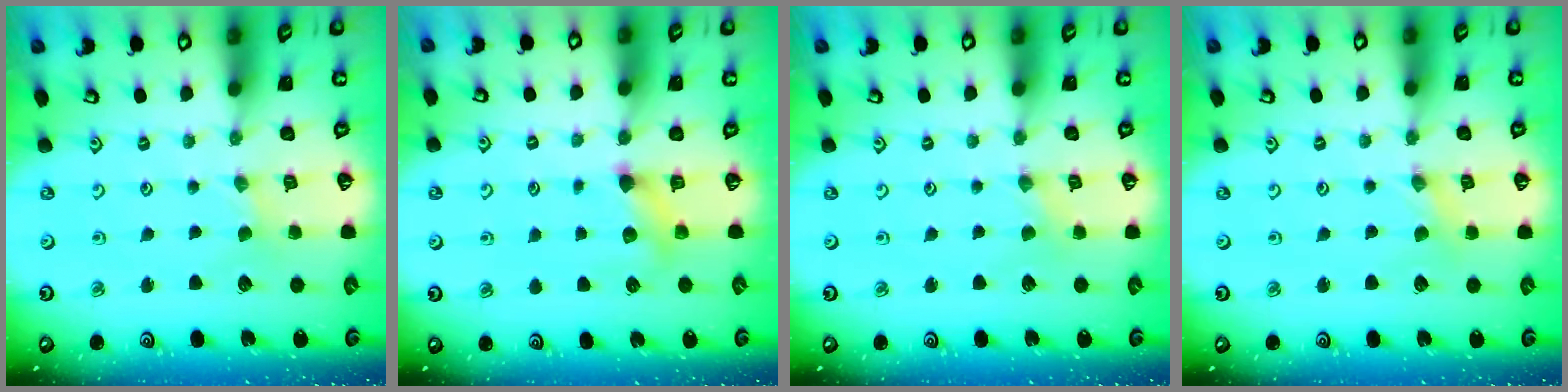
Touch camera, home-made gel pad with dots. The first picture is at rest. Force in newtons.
{"total": 5.6, "press": 5.6, "slide": 0.4}
{"total": 1.0, "press": 0.9, "slide": 0.2}
{"total": 0.9, "press": 0.9, "slide": 0.1}